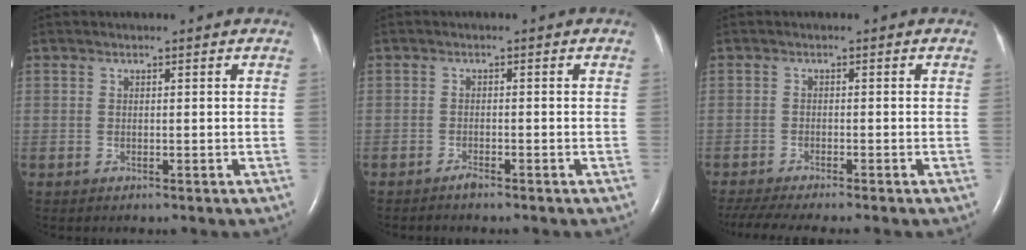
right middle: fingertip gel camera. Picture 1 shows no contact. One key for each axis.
{"total": 1.1, "fx": -1.0, "fy": 0.0, "fz": 0.4, "tx": -0.013, "ty": -0.002, "tz": -0.018}
{"total": 8.1, "fx": -6.9, "fy": -0.2, "fz": 4.1, "tx": -0.059, "ty": -0.016, "tz": -0.111}